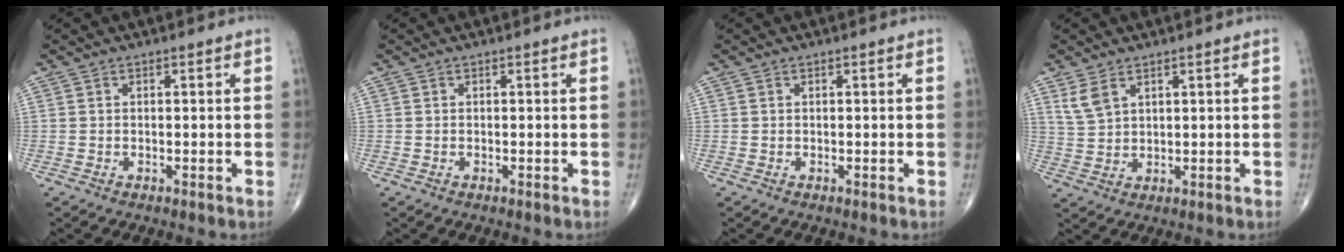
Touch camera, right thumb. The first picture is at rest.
{"total": 0.0}
{"total": 0.0}
{"total": 4.1, "force": [2.5, 2.2, 2.5], "torque": [-0.049, -0.006, 0.060]}